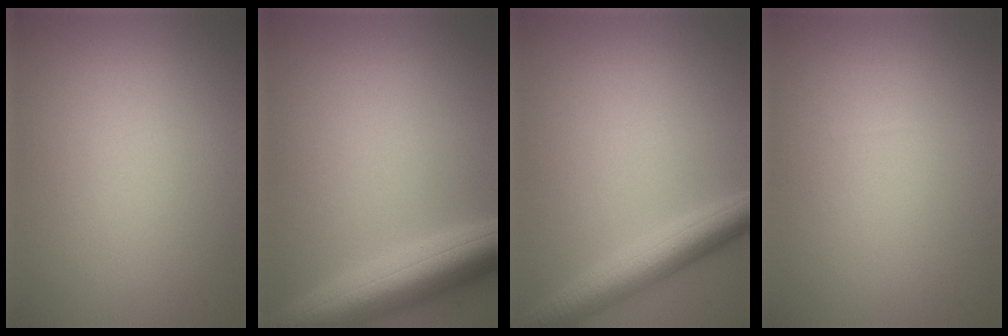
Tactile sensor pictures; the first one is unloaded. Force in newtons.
{"total": 7.5, "press": 7.5, "slide": 0.4}
{"total": 4.8, "press": 4.8, "slide": 0.2}
{"total": 0.0}